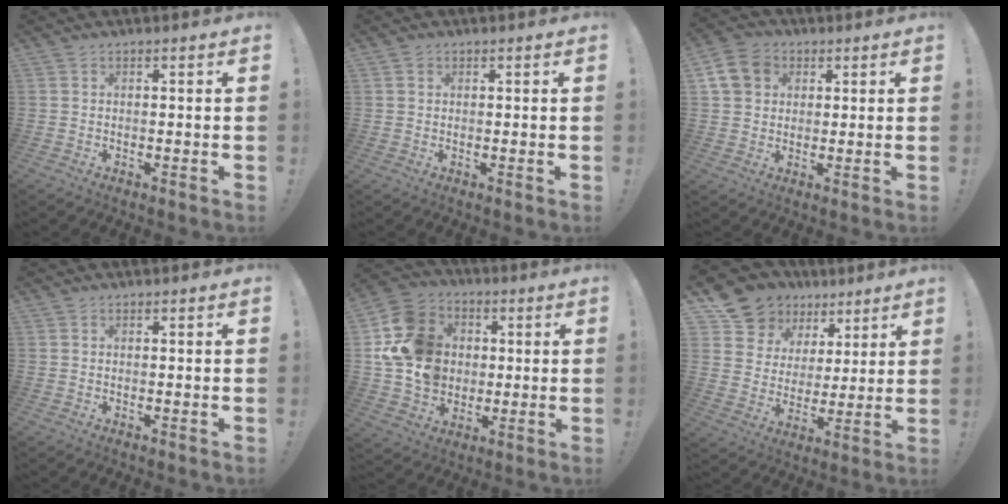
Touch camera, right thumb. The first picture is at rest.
{"total": 0.9, "force": [0.5, 0.8, 0.1], "torque": [0.002, 0.000, 0.009]}
{"total": 10.0, "force": [3.6, 8.1, 4.5], "torque": [-0.080, -0.005, 0.075]}
{"total": 0.0}
{"total": 17.2, "force": [1.6, 14.9, 8.5], "torque": [-0.145, 0.007, 0.046]}
{"total": 11.8, "force": [7.7, 8.5, 2.5], "torque": [-0.048, -0.061, 0.156]}